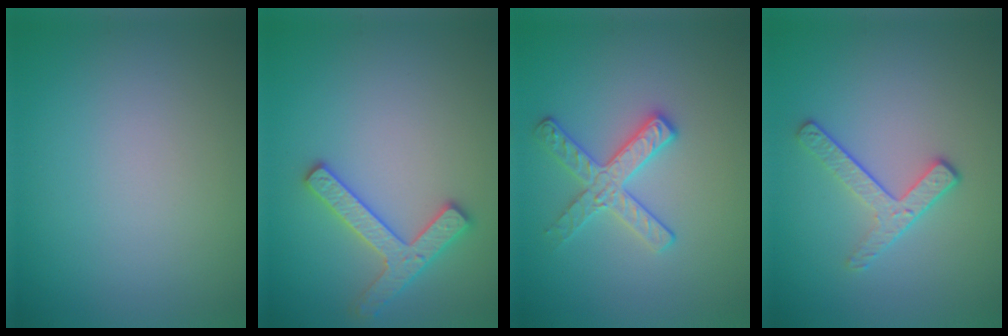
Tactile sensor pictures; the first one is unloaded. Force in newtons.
{"total": 2.8, "press": 2.8, "slide": 0.3}
{"total": 2.8, "press": 2.7, "slide": 0.5}
{"total": 2.3, "press": 1.7, "slide": 1.6}